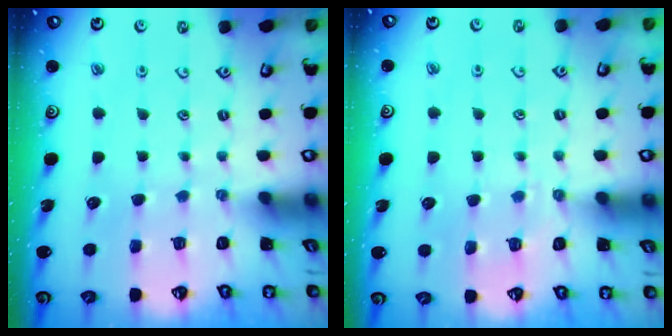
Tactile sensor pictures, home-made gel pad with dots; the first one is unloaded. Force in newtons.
{"total": 2.9, "press": 2.8, "slide": 0.6}